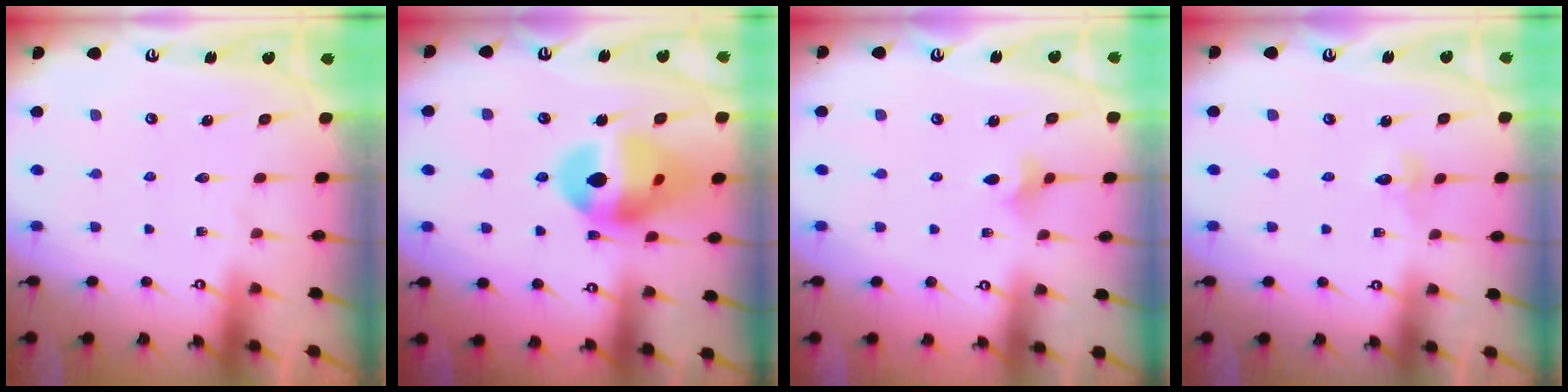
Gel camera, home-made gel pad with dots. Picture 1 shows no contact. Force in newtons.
{"total": 17.3, "press": 17.2, "slide": 1.9}
{"total": 3.6, "press": 3.5, "slide": 0.8}
{"total": 2.3, "press": 2.3, "slide": 0.2}